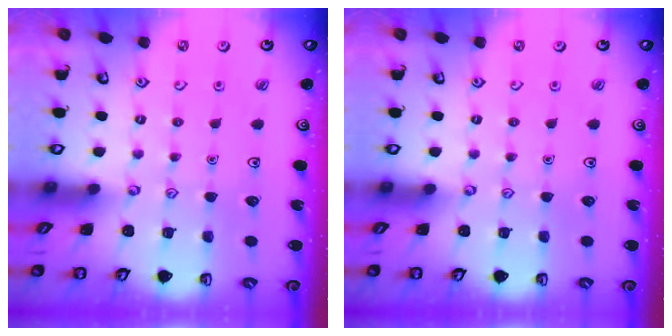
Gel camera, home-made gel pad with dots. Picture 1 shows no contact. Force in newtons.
{"total": 0.0}